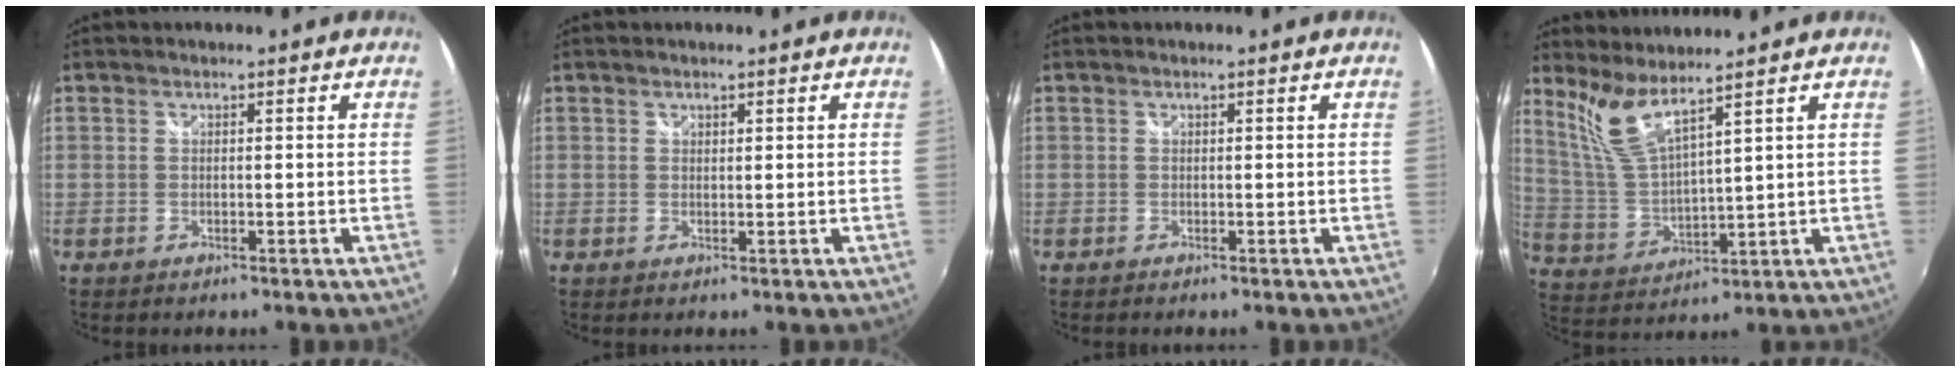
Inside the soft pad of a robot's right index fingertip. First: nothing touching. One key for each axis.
{"total": 0.6, "fx": 0.5, "fy": 0.3, "fz": 0.1, "tx": 0.000, "ty": 0.001, "tz": 0.008}
{"total": 0.0}
{"total": 7.7, "fx": 6.1, "fy": 0.3, "fz": 4.8, "tx": -0.096, "ty": -0.013, "tz": 0.136}